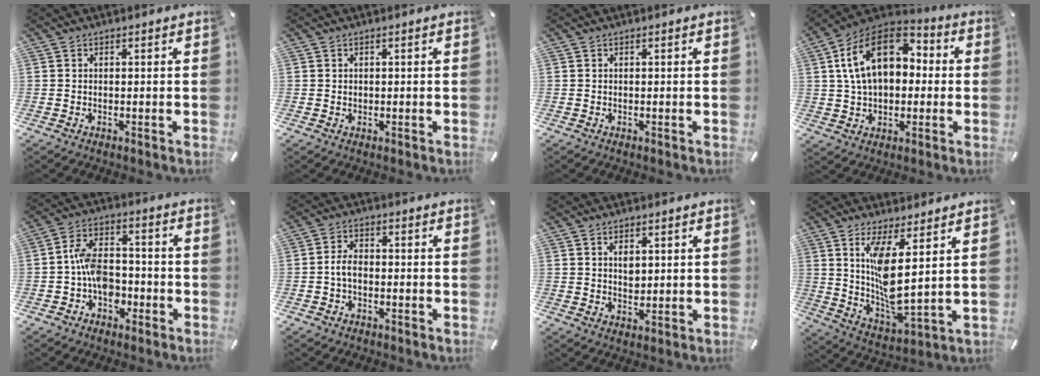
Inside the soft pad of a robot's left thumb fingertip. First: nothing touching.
{"total": 0.6, "force": [0.1, 0.5, 0.2], "torque": [-0.004, 0.003, 0.001]}
{"total": 0.0}
{"total": 17.7, "force": [4.2, 11.7, 12.6], "torque": [-0.245, -0.002, 0.071]}
{"total": 9.8, "force": [-2.9, 7.2, 6.1], "torque": [-0.109, 0.027, -0.050]}
{"total": 4.4, "force": [-1.0, 3.0, 3.0], "torque": [-0.062, 0.010, -0.022]}
{"total": 3.0, "force": [1.2, 2.1, 1.8], "torque": [-0.024, -0.002, 0.018]}
{"total": 11.4, "force": [4.7, 3.1, 9.9], "torque": [-0.198, -0.041, 0.086]}